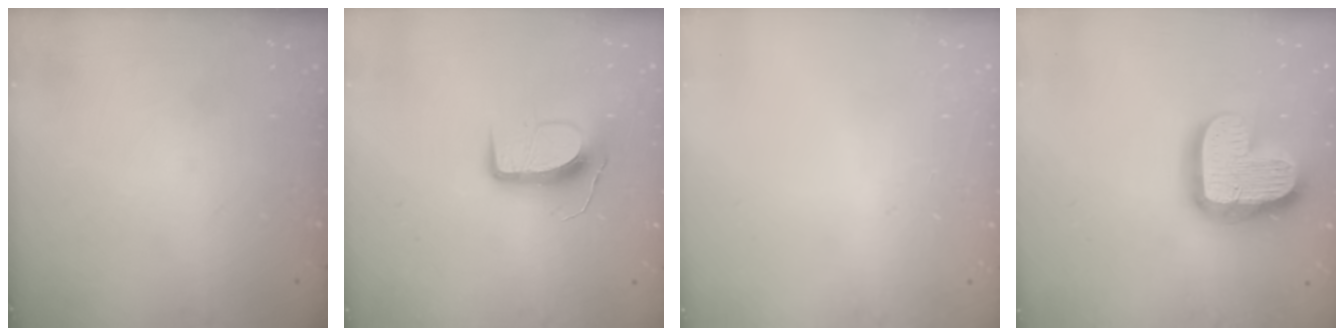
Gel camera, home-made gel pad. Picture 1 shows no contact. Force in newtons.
{"total": 10.7, "press": 10.7, "slide": 0.4}
{"total": 0.0}
{"total": 19.2, "press": 19.1, "slide": 1.4}